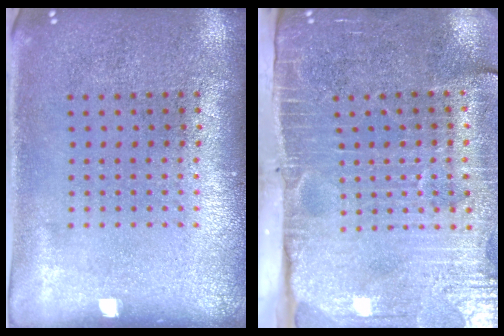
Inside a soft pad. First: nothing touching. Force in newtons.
{"total": 4.5, "press": 3.9, "slide": 2.4}